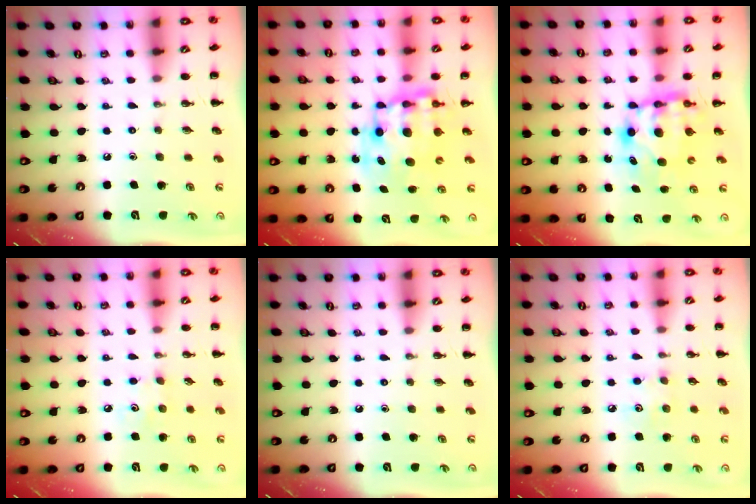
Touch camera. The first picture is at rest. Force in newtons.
{"total": 11.3, "press": 10.9, "slide": 2.8}
{"total": 6.5, "press": 6.3, "slide": 1.8}
{"total": 3.4, "press": 3.3, "slide": 0.9}
{"total": 0.0}
{"total": 4.8, "press": 4.7, "slide": 1.1}